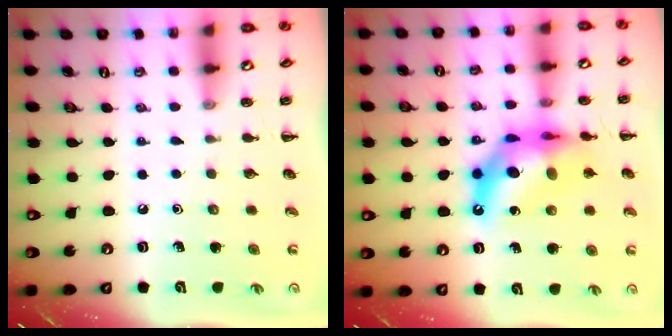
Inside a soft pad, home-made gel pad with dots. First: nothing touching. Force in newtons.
{"total": 16.2, "press": 15.6, "slide": 4.3}